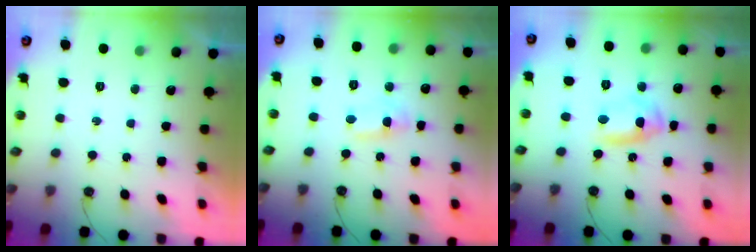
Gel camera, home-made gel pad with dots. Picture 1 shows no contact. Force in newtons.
{"total": 1.0, "press": 0.8, "slide": 0.6}
{"total": 15.3, "press": 6.4, "slide": 13.9}